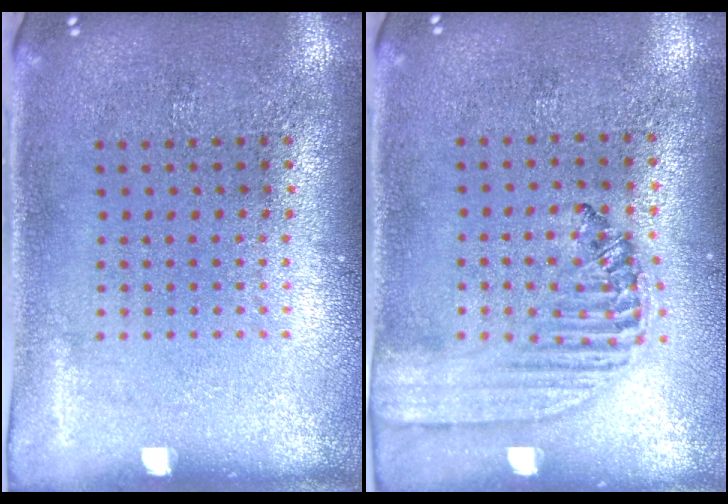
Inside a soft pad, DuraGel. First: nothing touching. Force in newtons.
{"total": 1.4, "press": 1.4, "slide": 0.5}